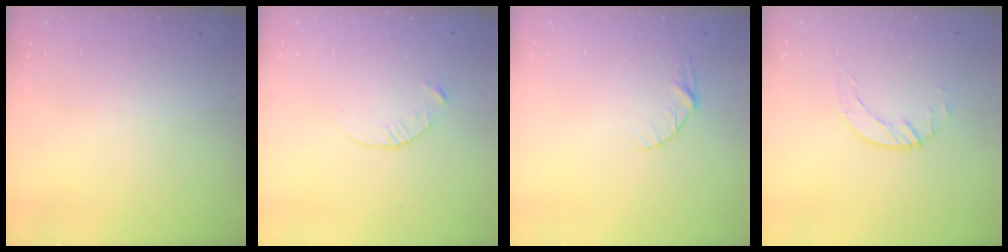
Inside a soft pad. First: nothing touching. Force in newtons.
{"total": 3.7, "press": 3.7, "slide": 0.4}
{"total": 3.4, "press": 3.3, "slide": 0.5}
{"total": 1.4, "press": 1.4, "slide": 0.2}